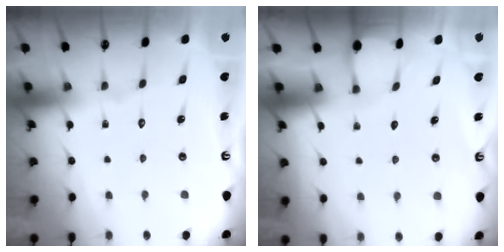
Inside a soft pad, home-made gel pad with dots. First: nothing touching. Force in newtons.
{"total": 2.0, "press": 2.0, "slide": 0.2}